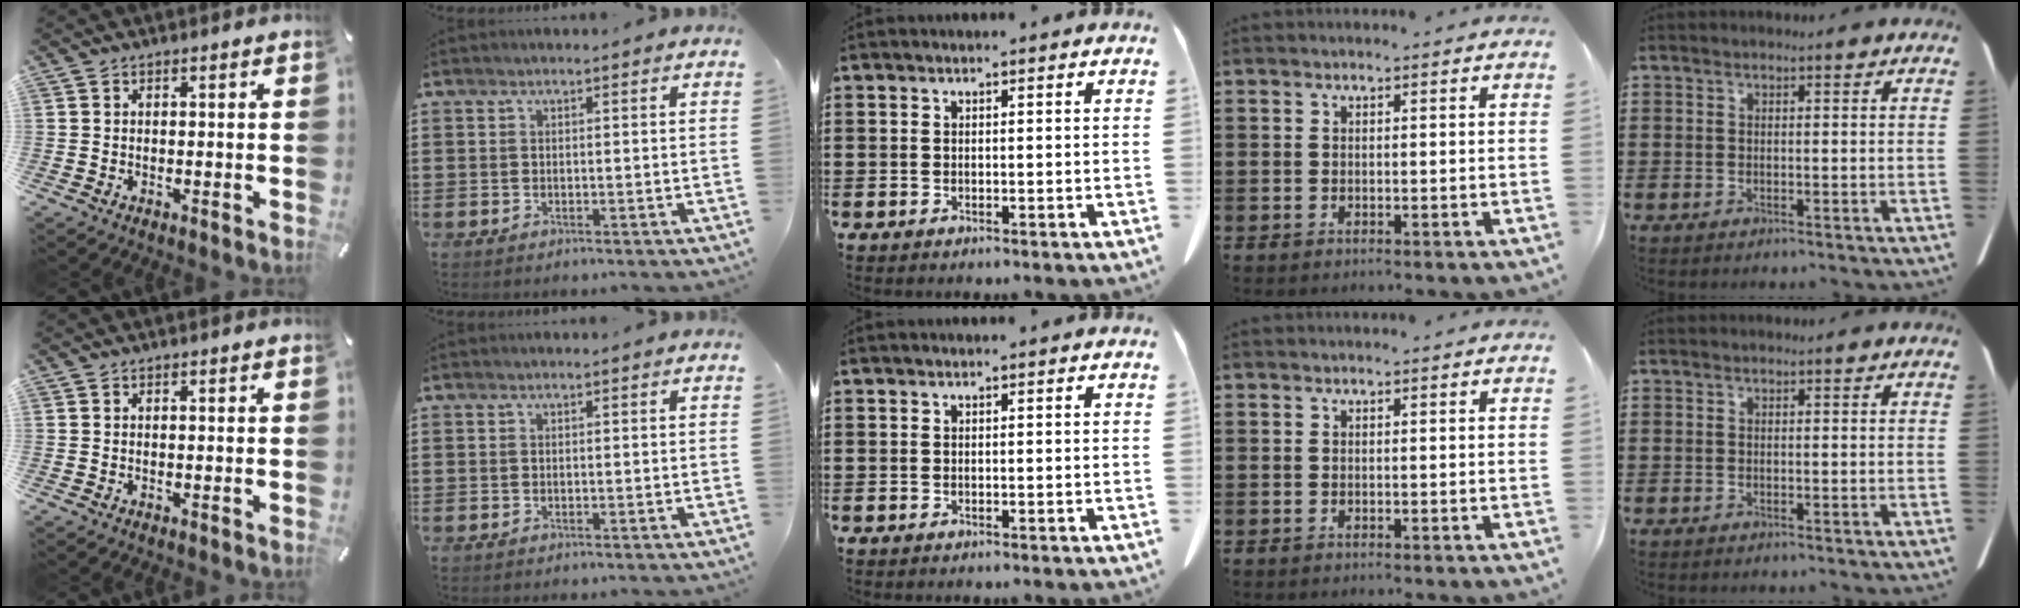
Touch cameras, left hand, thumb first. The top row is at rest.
{}